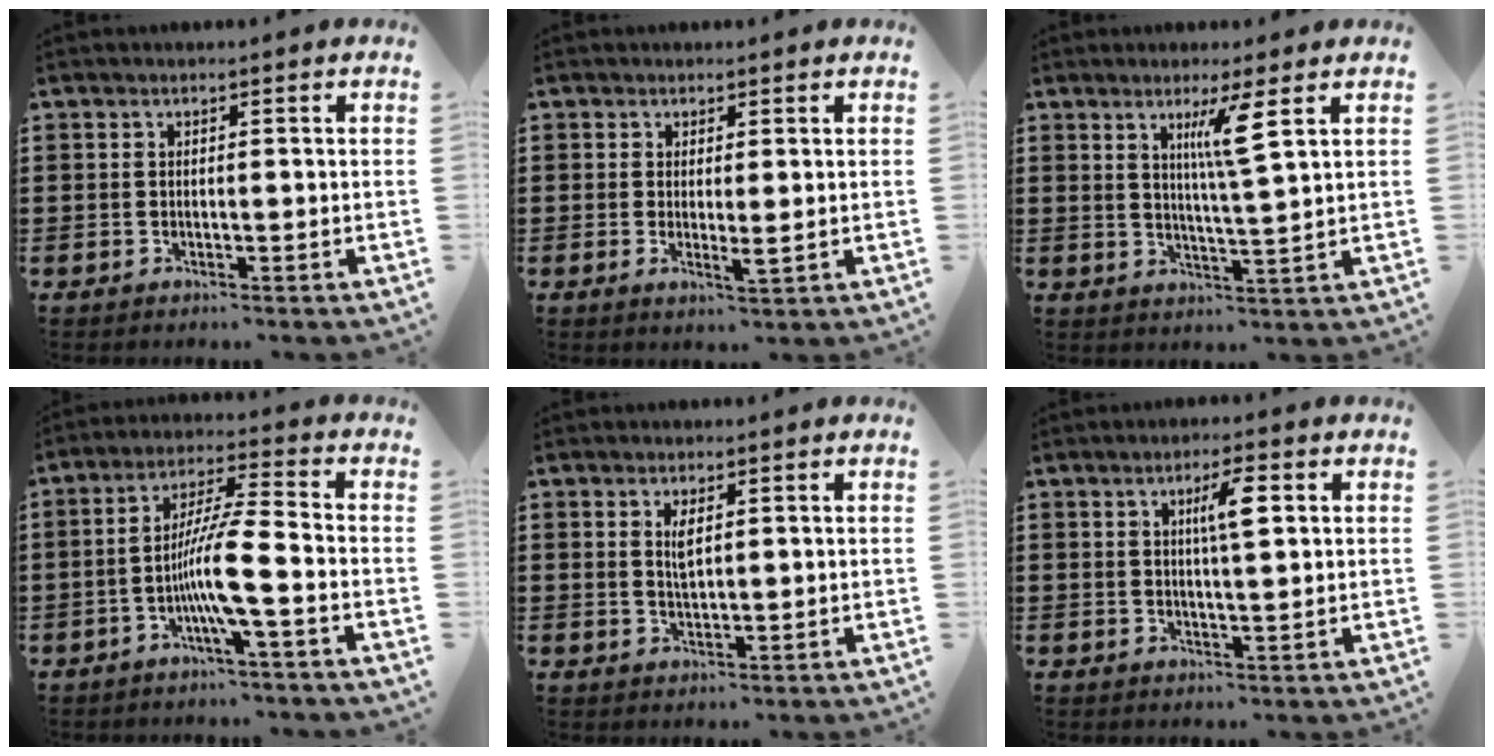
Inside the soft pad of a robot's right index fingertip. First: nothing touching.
{"total": 2.1, "force": [0.3, 0.5, 2.0], "torque": [-0.030, -0.008, 0.006]}
{"total": 5.6, "force": [2.6, -0.3, 4.9], "torque": [-0.095, -0.006, 0.038]}
{"total": 8.6, "force": [-2.8, 0.5, 8.1], "torque": [-0.166, -0.009, -0.059]}
{"total": 2.6, "force": [1.0, 0.9, 2.2], "torque": [-0.040, 0.000, 0.014]}
{"total": 4.8, "force": [1.5, 1.0, 4.5], "torque": [-0.076, 0.004, 0.017]}